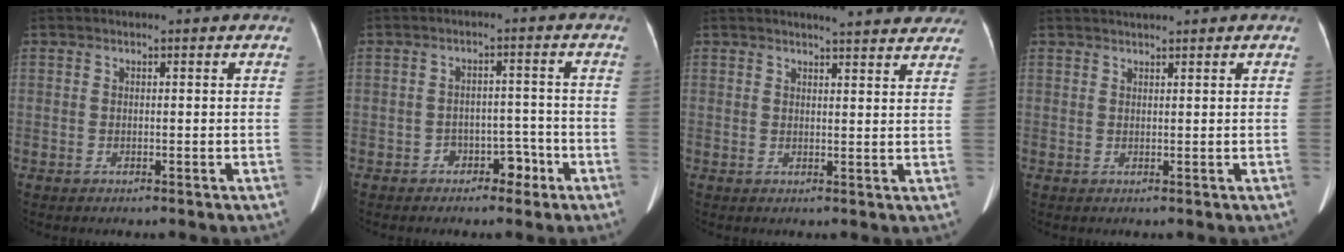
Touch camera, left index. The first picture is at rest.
{"total": 3.7, "force": [-2.3, 2.4, 1.5], "torque": [-0.016, 0.016, -0.029]}
{"total": 10.5, "force": [9.6, 1.5, 3.9], "torque": [-0.031, -0.004, 0.092]}
{"total": 1.8, "force": [1.6, -0.4, 0.6], "torque": [-0.006, 0.015, 0.033]}